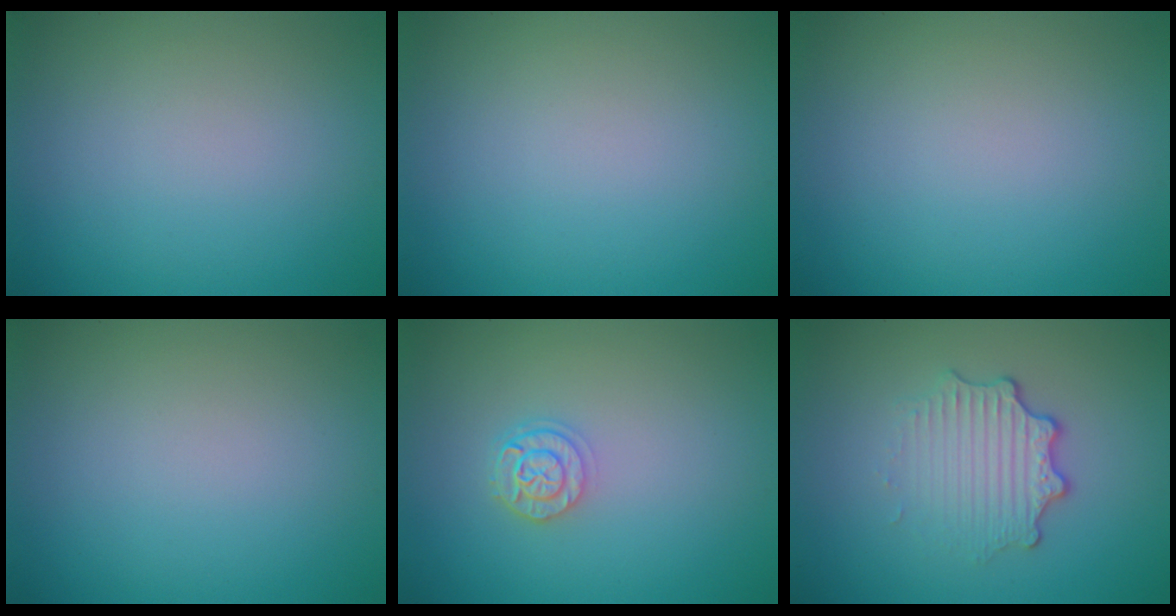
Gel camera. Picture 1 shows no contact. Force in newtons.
{"total": 0.0}
{"total": 0.0}
{"total": 0.0}
{"total": 2.4, "press": 2.0, "slide": 1.3}
{"total": 3.4, "press": 2.6, "slide": 2.2}